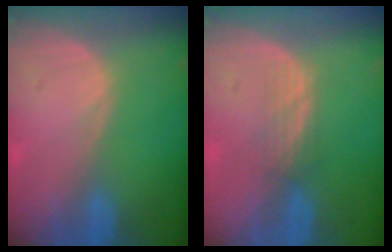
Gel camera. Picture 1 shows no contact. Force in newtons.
{"total": 2.4, "press": 2.3, "slide": 0.6}